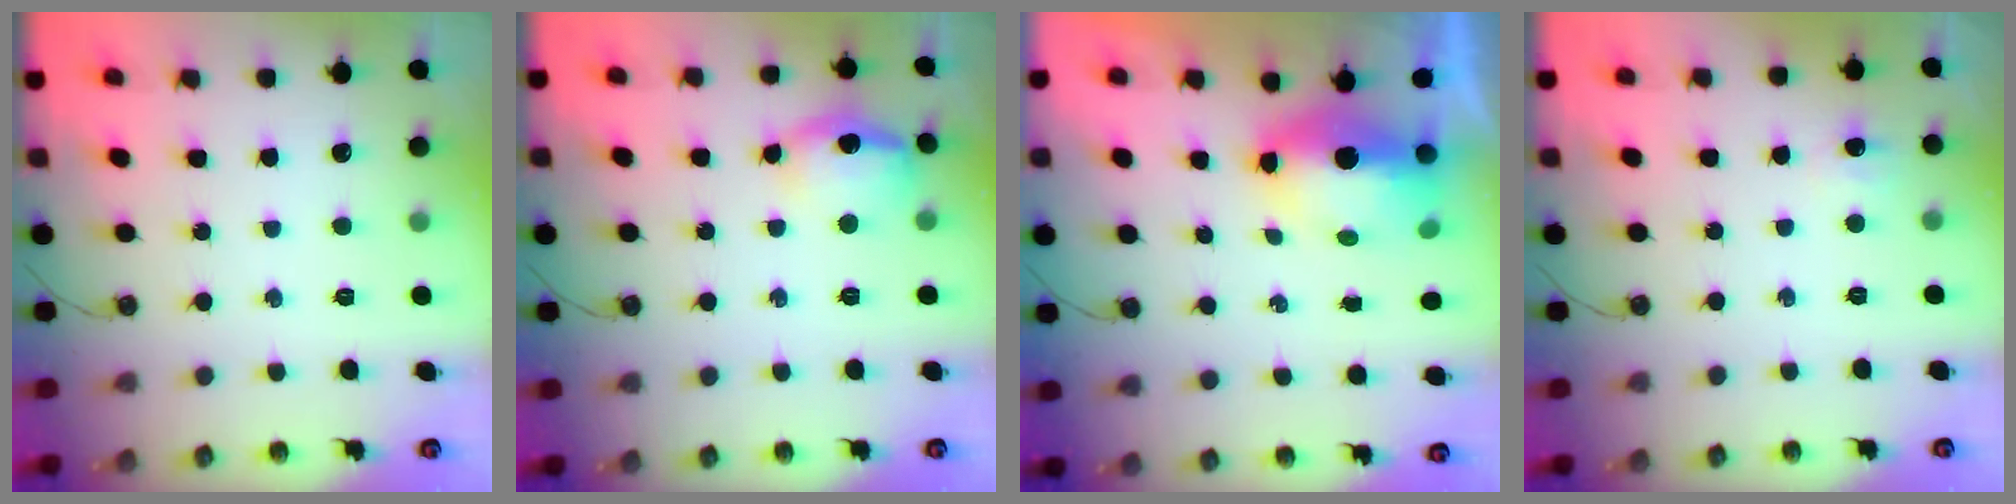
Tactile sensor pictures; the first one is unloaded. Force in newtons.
{"total": 12.9, "press": 12.8, "slide": 1.4}
{"total": 7.7, "press": 7.6, "slide": 1.4}
{"total": 4.9, "press": 4.8, "slide": 1.1}